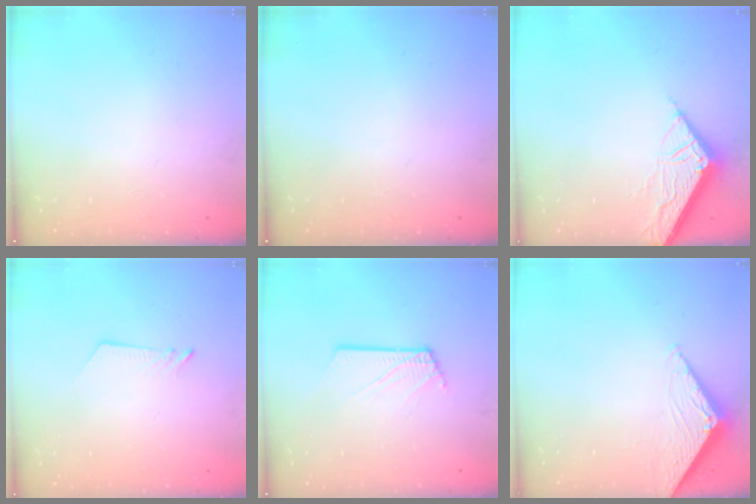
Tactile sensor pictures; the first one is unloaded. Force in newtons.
{"total": 0.0}
{"total": 6.8, "press": 6.8, "slide": 0.7}
{"total": 2.6, "press": 2.6, "slide": 0.3}
{"total": 2.6, "press": 2.6, "slide": 0.3}
{"total": 3.1, "press": 3.1, "slide": 0.4}